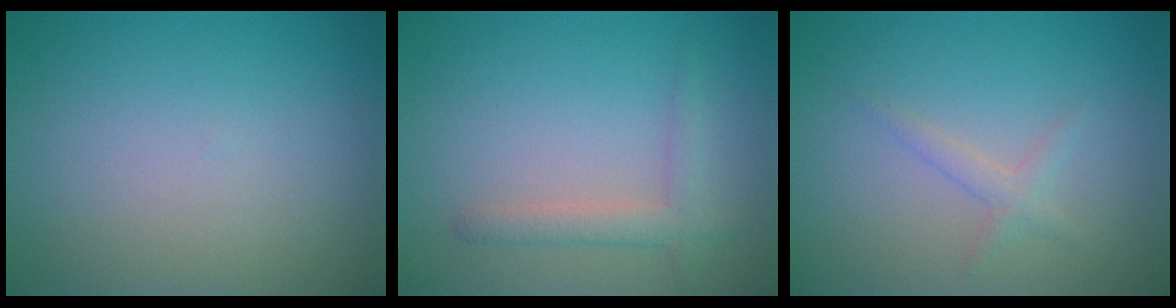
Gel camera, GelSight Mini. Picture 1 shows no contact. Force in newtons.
{"total": 2.2, "press": 2.2, "slide": 0.1}
{"total": 1.4, "press": 1.4, "slide": 0.1}